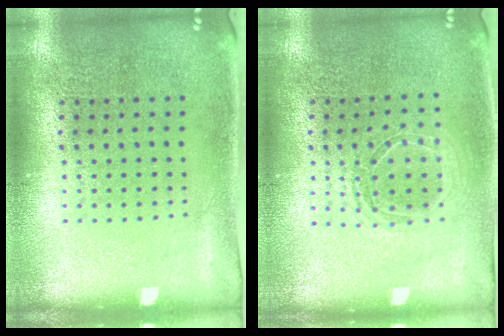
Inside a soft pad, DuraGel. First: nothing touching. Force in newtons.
{"total": 1.4, "press": 1.2, "slide": 0.7}